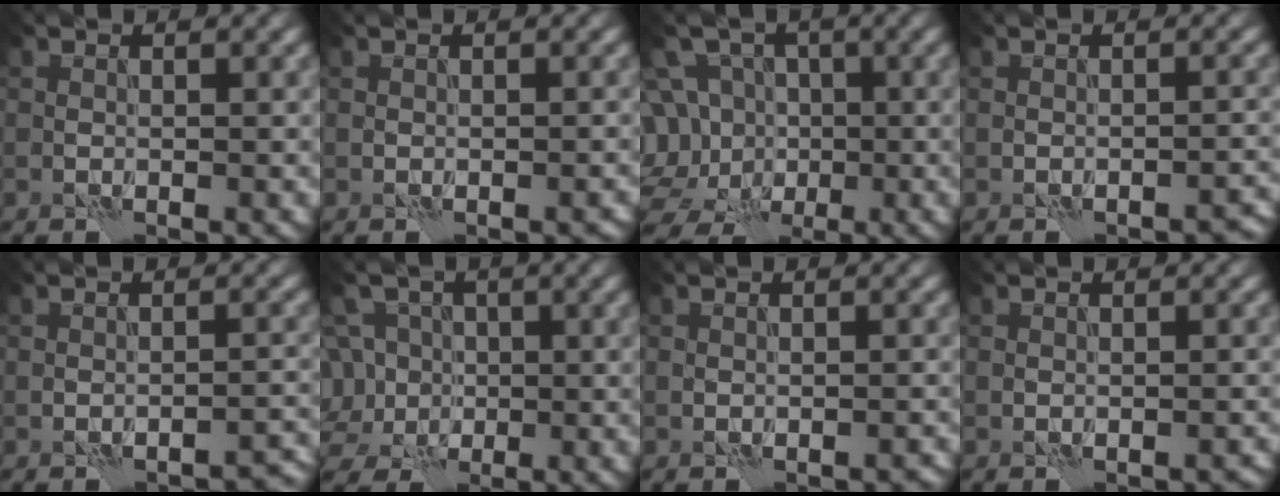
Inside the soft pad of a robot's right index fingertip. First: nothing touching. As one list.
[{"total": 0.6, "force": [-0.4, 0.3, 0.3], "torque": [-0.008, -0.001, -0.004]}, {"total": 11.2, "force": [-0.4, 10.0, 5.1], "torque": [-0.111, 0.026, -0.036]}, {"total": 1.5, "force": [-1.3, 0.4, 0.6], "torque": [-0.007, 0.005, -0.016]}, {"total": 2.0, "force": [-1.8, 0.4, 0.8], "torque": [-0.009, 0.006, -0.024]}, {"total": 7.8, "force": [0.5, 6.9, 3.5], "torque": [-0.067, 0.034, -0.033]}, {"total": 0.7, "force": [-0.7, 0.2, 0.2], "torque": [-0.006, 0.001, -0.010]}, {"total": 0.7, "force": [-0.6, 0.2, 0.3], "torque": [-0.006, 0.001, -0.008]}]